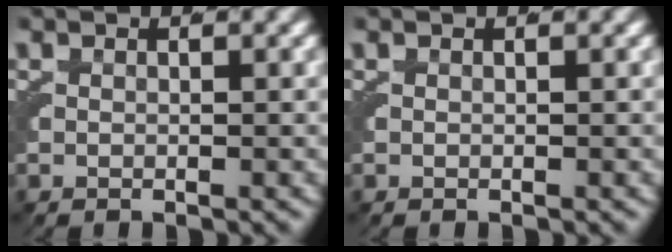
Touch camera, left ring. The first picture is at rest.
{"total": 0.0}